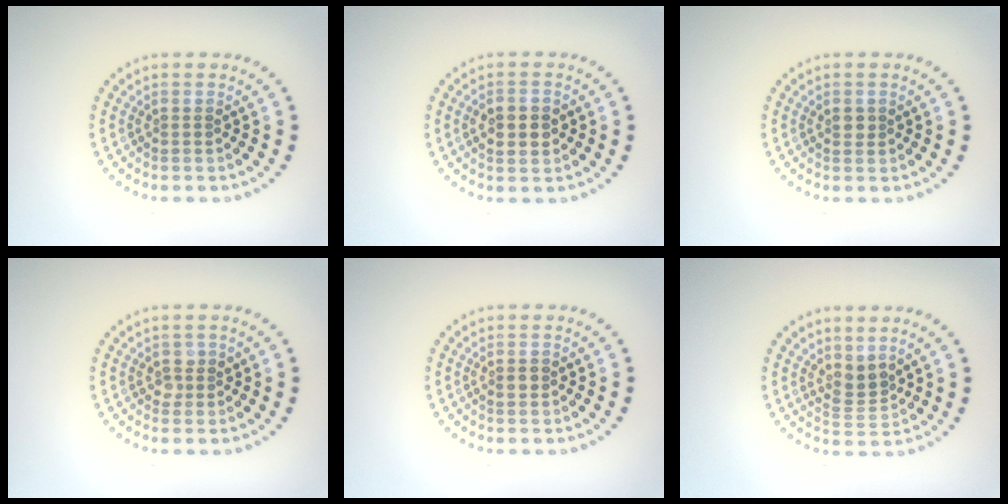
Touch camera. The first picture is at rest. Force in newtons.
{"total": 3.4, "press": 3.4, "slide": 0.1}
{"total": 1.1, "press": 1.0, "slide": 0.4}
{"total": 1.1, "press": 1.1, "slide": 0.4}
{"total": 1.2, "press": 1.2, "slide": 0.1}
{"total": 2.3, "press": 1.7, "slide": 1.6}